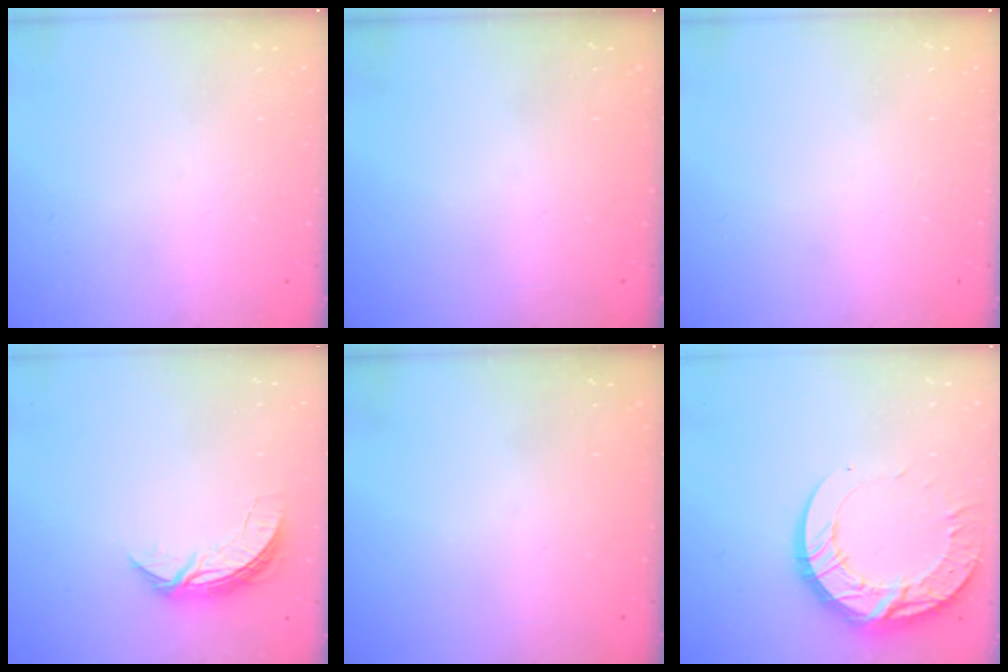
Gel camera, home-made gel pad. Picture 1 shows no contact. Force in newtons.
{"total": 0.0}
{"total": 0.0}
{"total": 6.2, "press": 6.2, "slide": 0.5}
{"total": 0.0}
{"total": 17.3, "press": 17.2, "slide": 1.5}